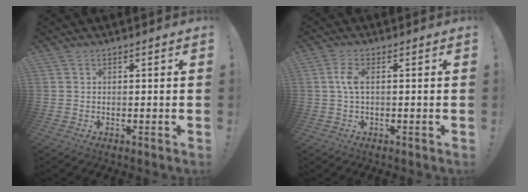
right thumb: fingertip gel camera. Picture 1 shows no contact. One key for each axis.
{"total": 4.4, "fx": 0.2, "fy": 1.8, "fz": 4.0, "tx": -0.074, "ty": 0.004, "tz": 0.000}